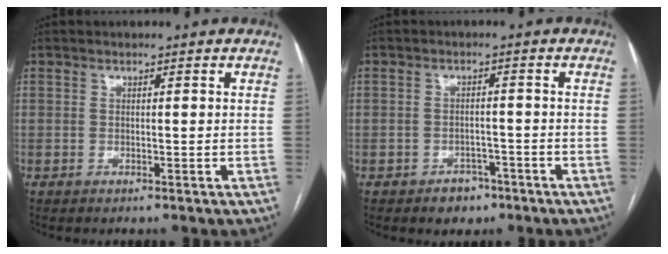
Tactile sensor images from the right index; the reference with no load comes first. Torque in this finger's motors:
{"motor_torque": [-0.13, 0.07, -0.28, -0.08]}